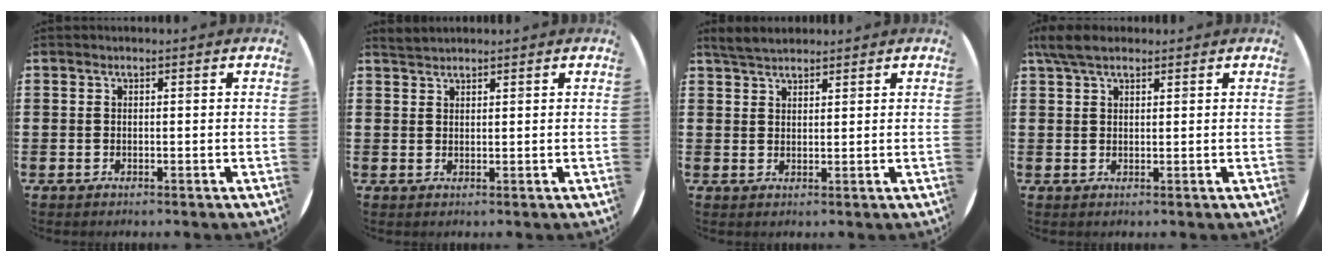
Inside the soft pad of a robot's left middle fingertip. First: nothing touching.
{"total": 1.4, "force": [1.4, 0.2, 0.0], "torque": [-0.001, 0.003, 0.027]}
{"total": 3.4, "force": [3.1, 0.9, 1.0], "torque": [-0.026, 0.000, 0.058]}
{"total": 3.7, "force": [2.8, 1.4, 2.0], "torque": [-0.046, 0.007, 0.052]}